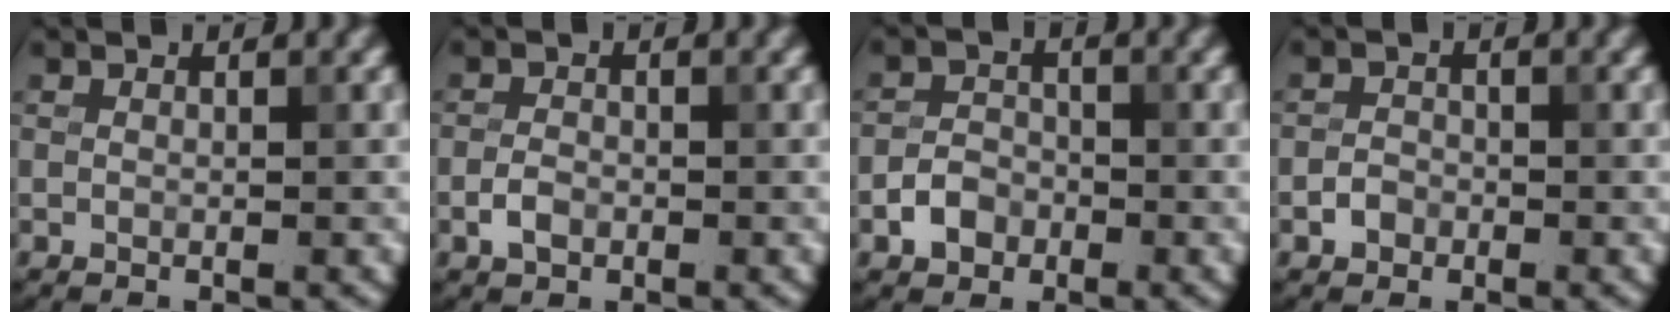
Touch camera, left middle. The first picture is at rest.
{"total": 1.6, "force": [-0.7, 1.0, 1.0], "torque": [-0.017, 0.002, -0.017]}
{"total": 2.5, "force": [-1.2, 1.9, 1.0], "torque": [-0.013, 0.004, -0.027]}
{"total": 1.4, "force": [-0.7, 1.1, 0.5], "torque": [-0.003, 0.002, -0.015]}